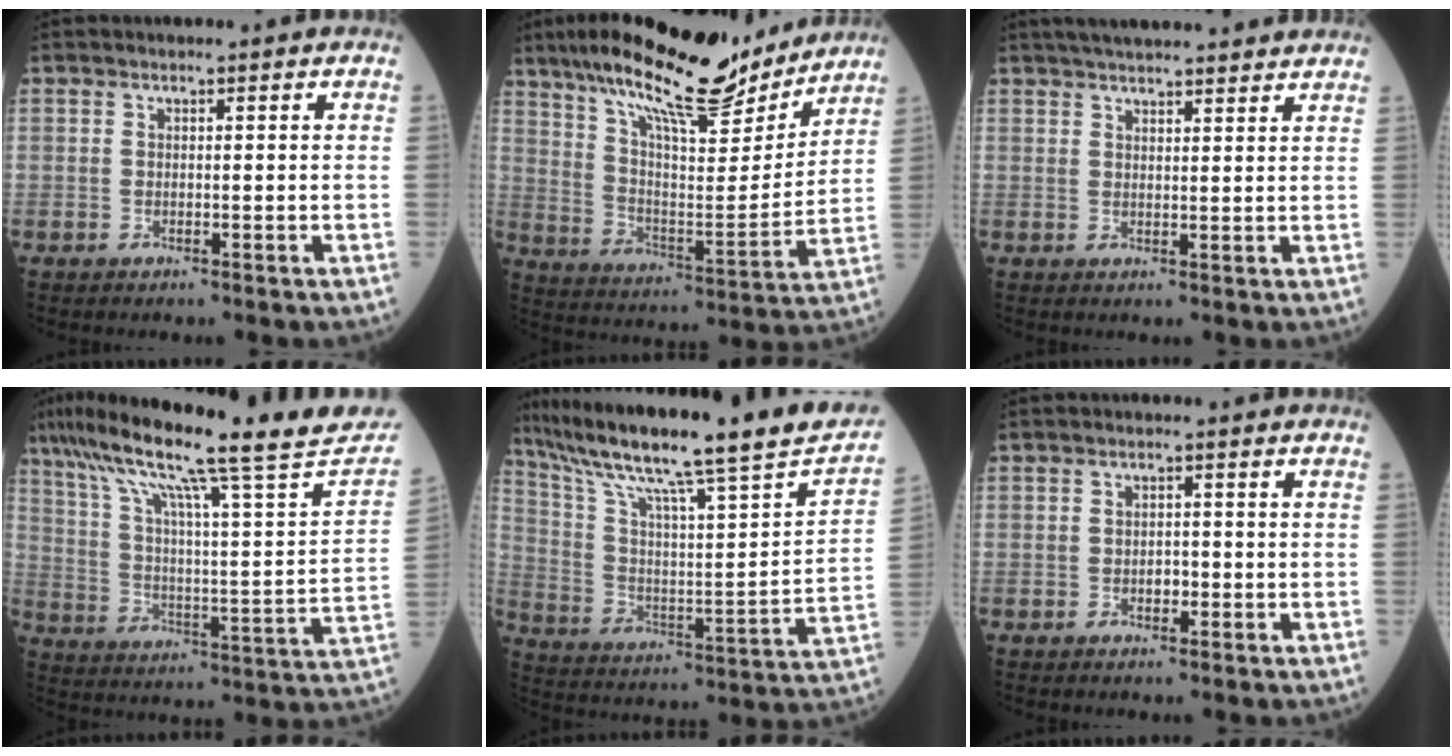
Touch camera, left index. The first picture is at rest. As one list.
[{"total": 21.1, "force": [17.2, 4.0, 11.4], "torque": [-0.200, 0.006, 0.281]}, {"total": 14.3, "force": [12.8, 1.5, 6.2], "torque": [-0.092, 0.038, 0.169]}, {"total": 28.3, "force": [22.6, 1.2, 17.0], "torque": [-0.279, -0.025, 0.315]}, {"total": 27.6, "force": [21.9, 0.6, 16.7], "torque": [-0.277, -0.023, 0.322]}, {"total": 1.4, "force": [-0.5, 0.8, 1.0], "torque": [-0.015, 0.003, -0.008]}]